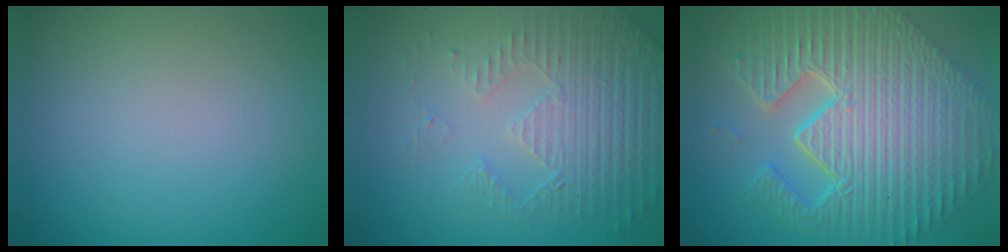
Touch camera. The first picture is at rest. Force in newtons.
{"total": 5.1, "press": 3.5, "slide": 3.7}
{"total": 12.5, "press": 8.2, "slide": 9.5}